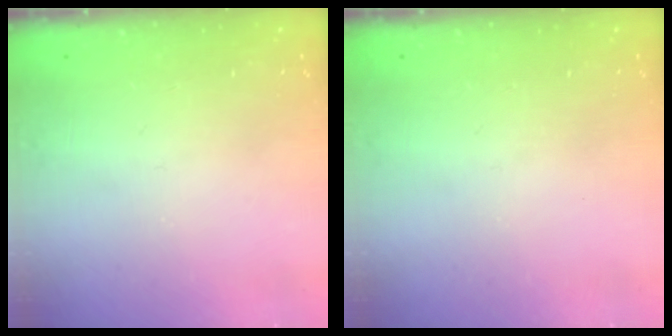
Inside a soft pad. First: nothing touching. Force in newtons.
{"total": 0.0}